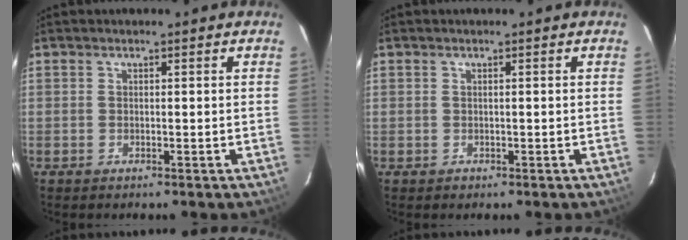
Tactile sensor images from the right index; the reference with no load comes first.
{"total": 0.9, "force": [-0.2, 0.9, 0.0], "torque": [0.002, 0.003, 0.000]}